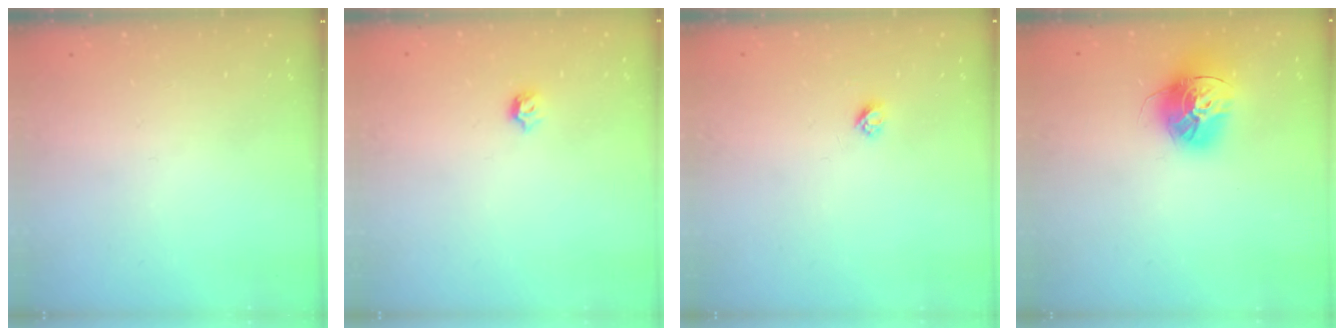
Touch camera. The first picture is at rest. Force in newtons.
{"total": 3.8, "press": 3.7, "slide": 0.8}
{"total": 2.7, "press": 2.6, "slide": 0.3}
{"total": 15.6, "press": 15.5, "slide": 1.4}